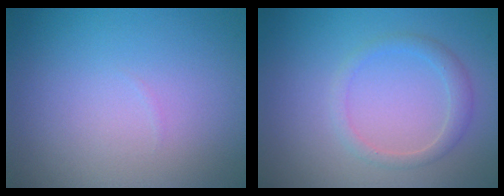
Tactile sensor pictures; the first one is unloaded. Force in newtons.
{"total": 1.8, "press": 1.8, "slide": 0.1}